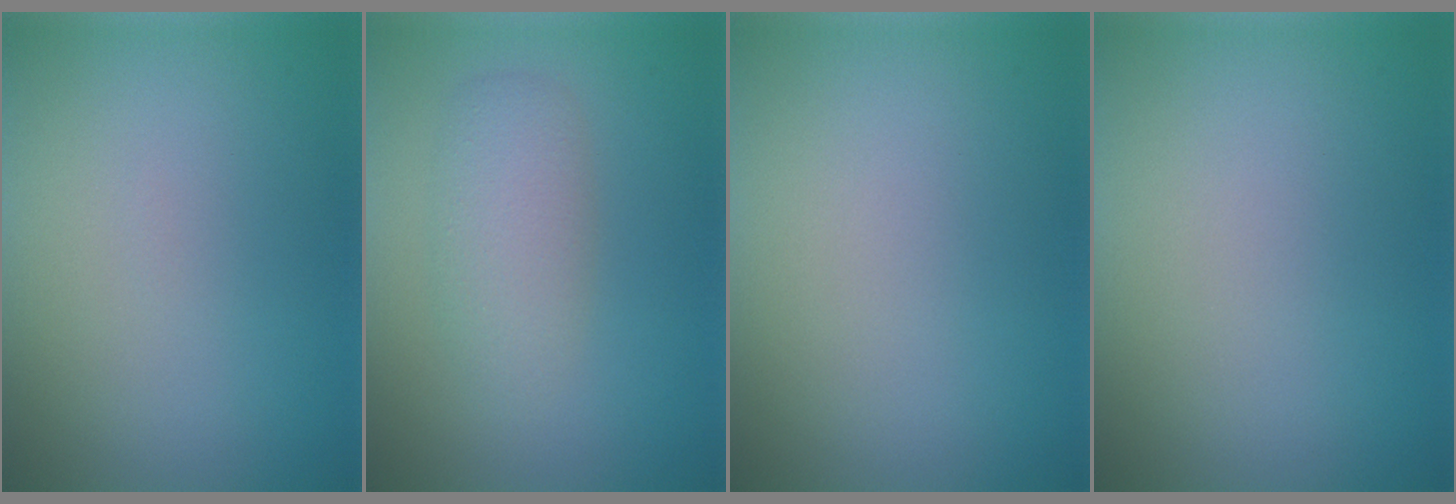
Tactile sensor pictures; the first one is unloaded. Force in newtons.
{"total": 3.0, "press": 3.0, "slide": 0.1}
{"total": 0.0}
{"total": 0.0}